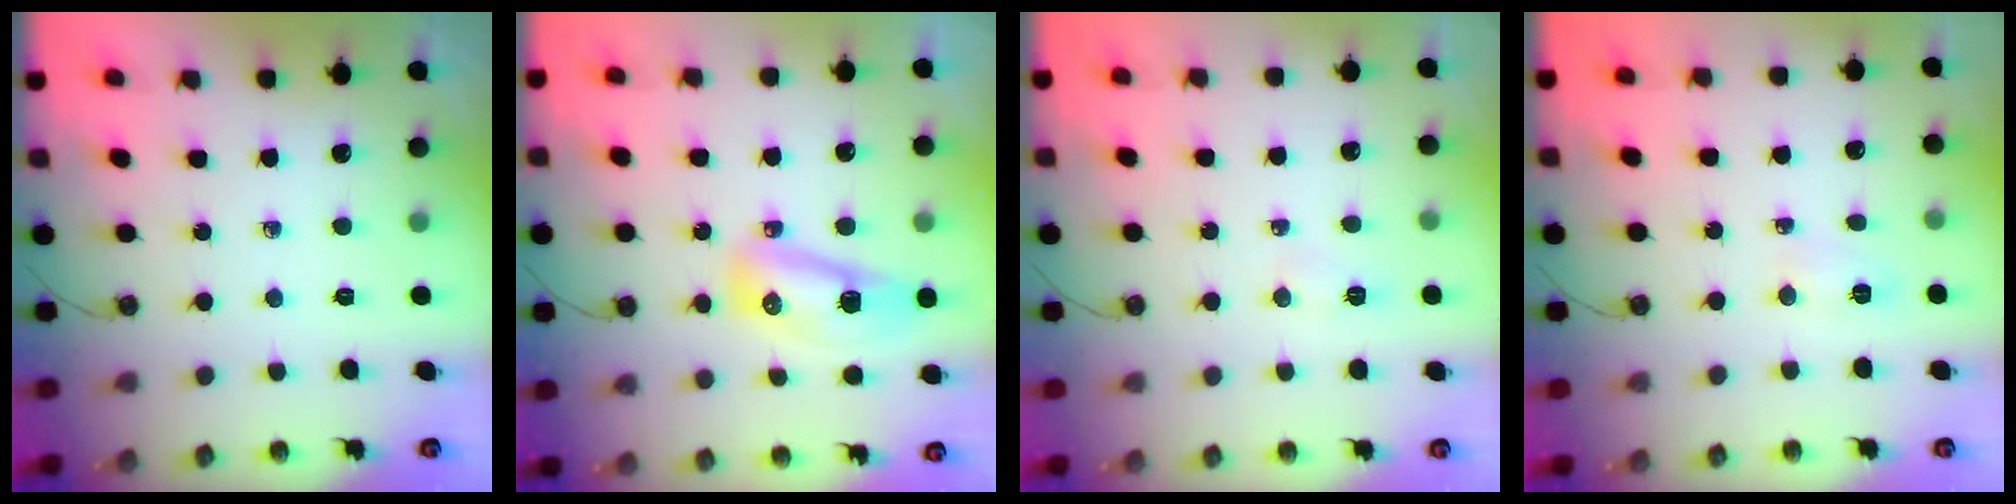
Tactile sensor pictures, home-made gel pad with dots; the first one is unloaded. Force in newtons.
{"total": 10.7, "press": 10.5, "slide": 2.3}
{"total": 5.7, "press": 5.4, "slide": 2.1}
{"total": 4.5, "press": 4.5, "slide": 0.5}